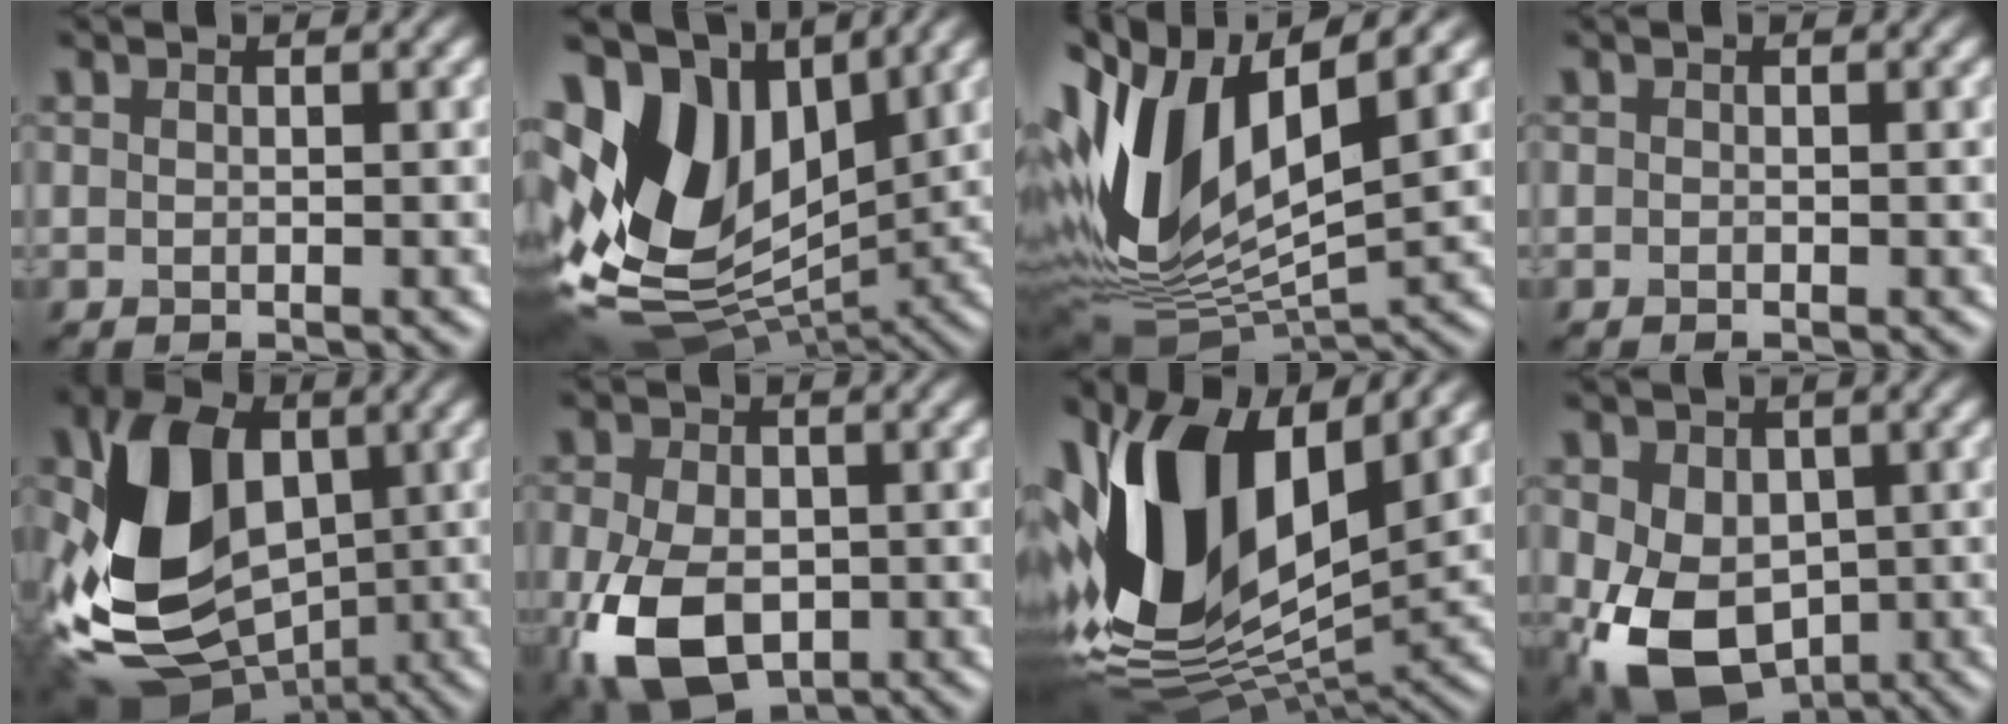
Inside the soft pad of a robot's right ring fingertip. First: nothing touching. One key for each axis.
{"total": 13.7, "fx": 2.8, "fy": 9.1, "fz": 9.9, "tx": -0.220, "ty": 0.007, "tz": 0.052}
{"total": 12.8, "fx": 1.5, "fy": 6.3, "fz": 11.0, "tx": -0.241, "ty": -0.011, "tz": 0.033}
{"total": 0.0}
{"total": 14.3, "fx": -1.7, "fy": 10.2, "fz": 9.8, "tx": -0.209, "ty": -0.019, "tz": -0.032}
{"total": 9.4, "fx": -2.9, "fy": 6.0, "fz": 6.7, "tx": -0.152, "ty": -0.028, "tz": -0.054}
{"total": 15.6, "fx": 3.4, "fy": 8.9, "fz": 12.4, "tx": -0.259, "ty": -0.010, "tz": 0.054}
{"total": 10.0, "fx": -2.2, "fy": 7.3, "fz": 6.5, "tx": -0.124, "ty": -0.031, "tz": -0.027}